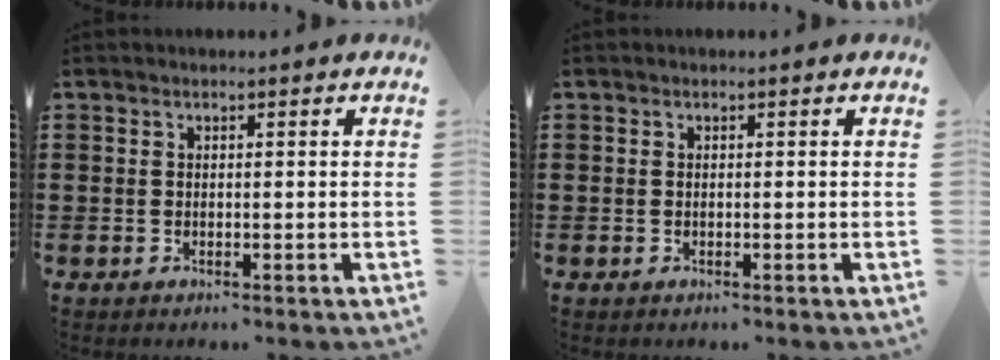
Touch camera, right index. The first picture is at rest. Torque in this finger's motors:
{"motor_torque": [-0.85, 1.29, 0.00, 0.01]}